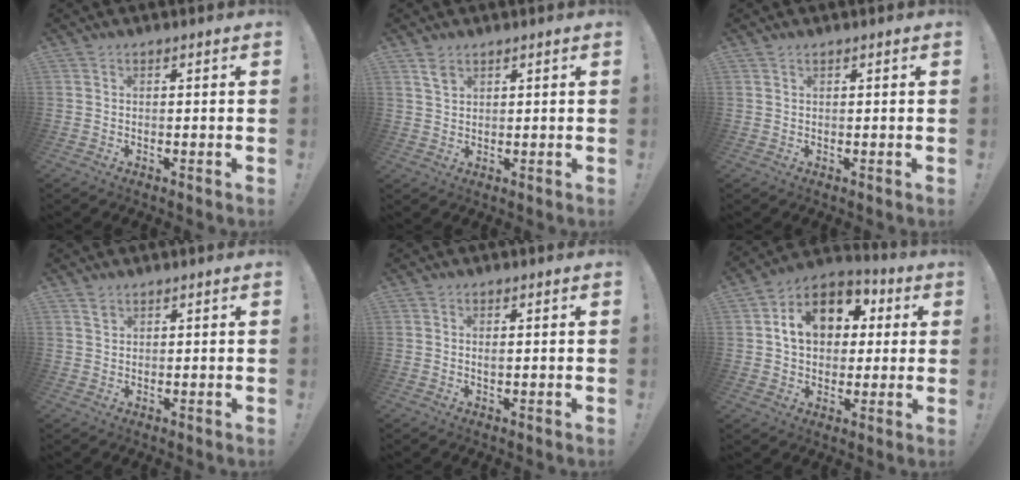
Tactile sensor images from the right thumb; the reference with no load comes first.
{"total": 2.8, "force": [1.8, 1.6, 1.4], "torque": [-0.010, -0.011, 0.031]}
{"total": 0.5, "force": [0.4, 0.2, 0.2], "torque": [-0.004, 0.000, 0.008]}
{"total": 1.6, "force": [1.2, 1.0, 0.4], "torque": [0.005, -0.007, 0.021]}
{"total": 0.8, "force": [0.1, 0.3, 0.8], "torque": [-0.008, -0.002, -0.001]}
{"total": 14.7, "force": [3.9, 11.3, 8.6], "torque": [-0.127, -0.001, 0.077]}